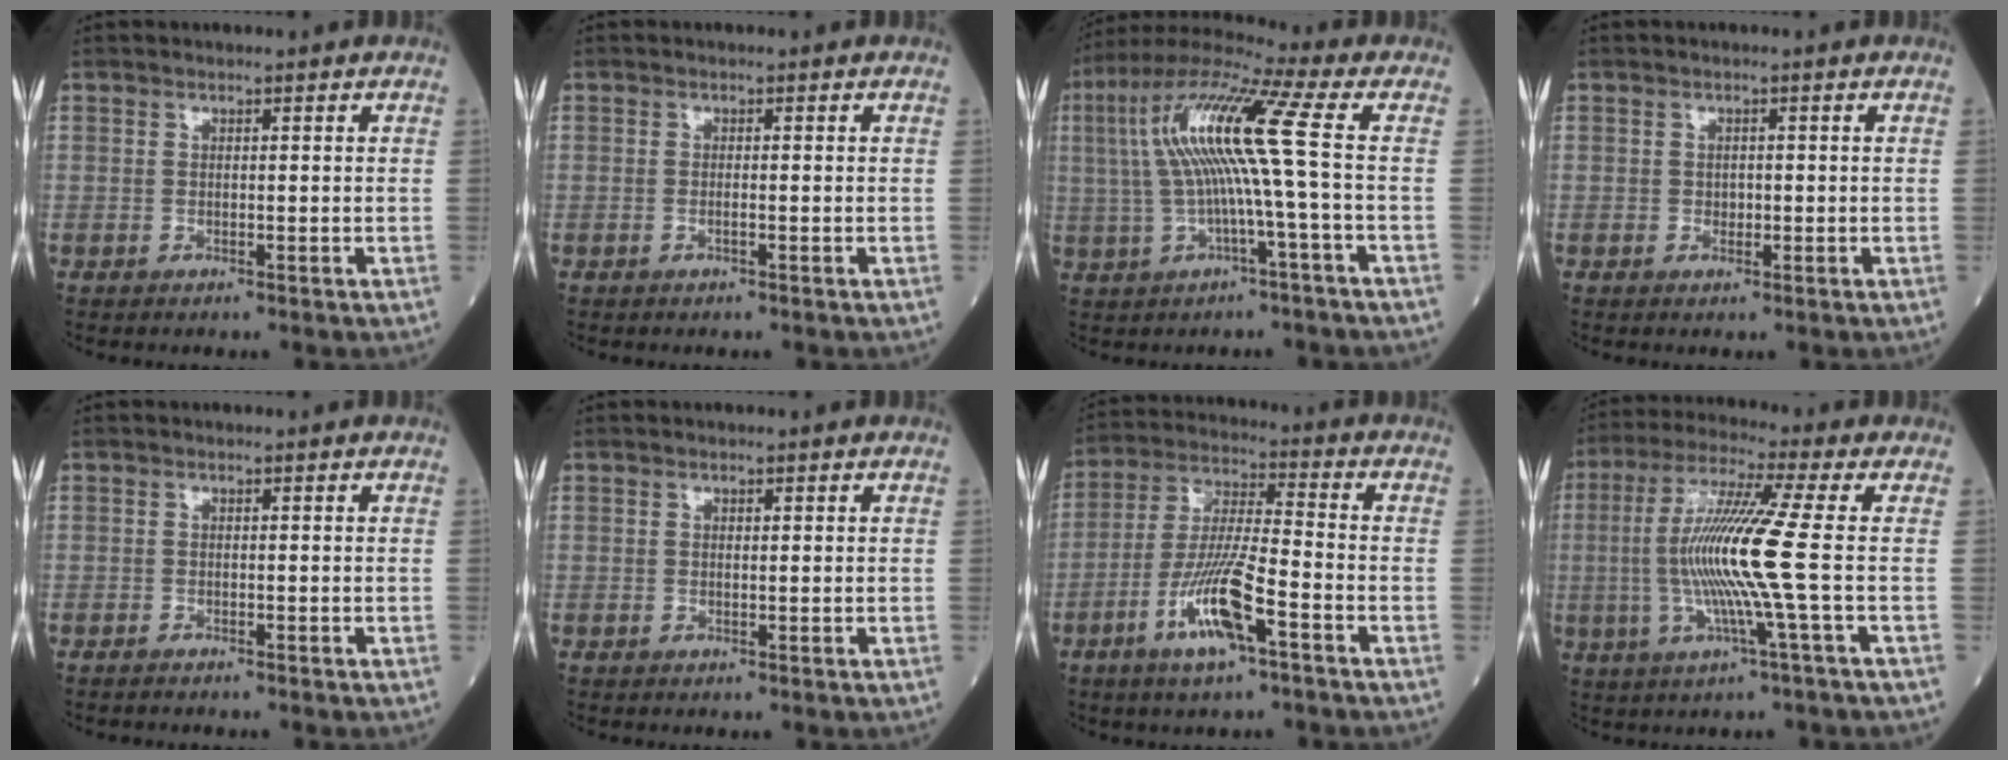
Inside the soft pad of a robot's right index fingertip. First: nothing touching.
{"total": 0.6, "force": [-0.3, 0.0, 0.5], "torque": [-0.011, 0.000, -0.005]}
{"total": 12.6, "force": [0.6, -0.9, 12.6], "torque": [-0.249, 0.028, 0.008]}
{"total": 1.0, "force": [-0.2, 0.8, 0.6], "torque": [-0.008, 0.001, -0.002]}
{"total": 0.8, "force": [-0.8, 0.0, 0.2], "torque": [-0.007, -0.002, -0.013]}
{"total": 0.5, "force": [0.2, 0.3, 0.4], "torque": [-0.008, -0.001, 0.003]}
{"total": 11.4, "force": [-5.3, 1.4, 9.9], "torque": [-0.197, -0.008, -0.101]}
{"total": 12.2, "force": [-0.9, -1.6, 12.0], "torque": [-0.246, -0.004, -0.025]}